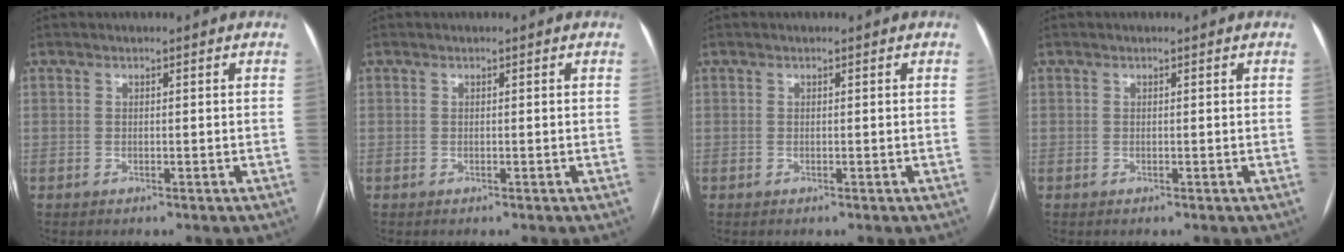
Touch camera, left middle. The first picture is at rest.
{"total": 0.0}
{"total": 0.0}
{"total": 0.0}